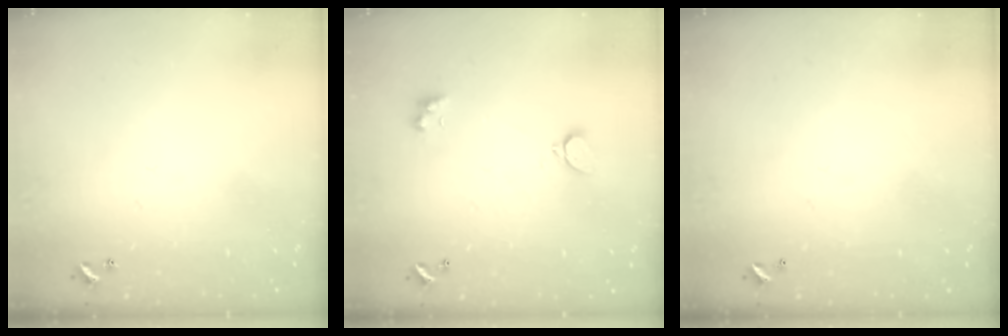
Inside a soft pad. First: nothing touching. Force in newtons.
{"total": 2.2, "press": 2.1, "slide": 0.6}
{"total": 2.8, "press": 2.8, "slide": 0.1}